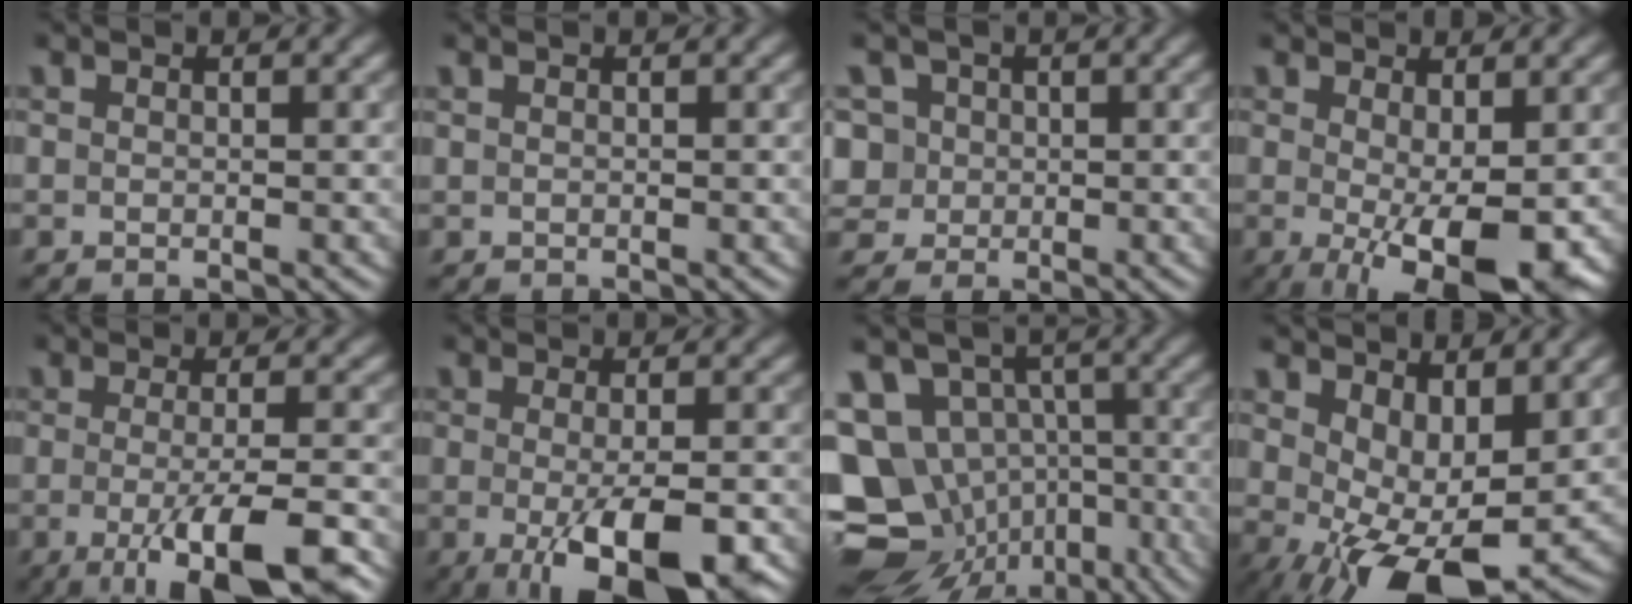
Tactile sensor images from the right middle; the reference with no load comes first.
{"total": 0.0}
{"total": 6.3, "force": [1.6, 5.5, 2.6], "torque": [-0.050, 0.032, 0.003]}
{"total": 8.0, "force": [-1.4, 2.8, 7.4], "torque": [-0.119, -0.020, -0.014]}
{"total": 8.5, "force": [-3.4, 2.2, 7.6], "torque": [-0.106, -0.014, -0.053]}
{"total": 8.4, "force": [-3.0, 2.5, 7.4], "torque": [-0.121, -0.017, -0.038]}
{"total": 13.7, "force": [-4.4, 10.9, 7.0], "torque": [-0.143, -0.017, -0.049]}
{"total": 8.6, "force": [-0.2, 4.4, 7.4], "torque": [-0.126, -0.019, 0.008]}